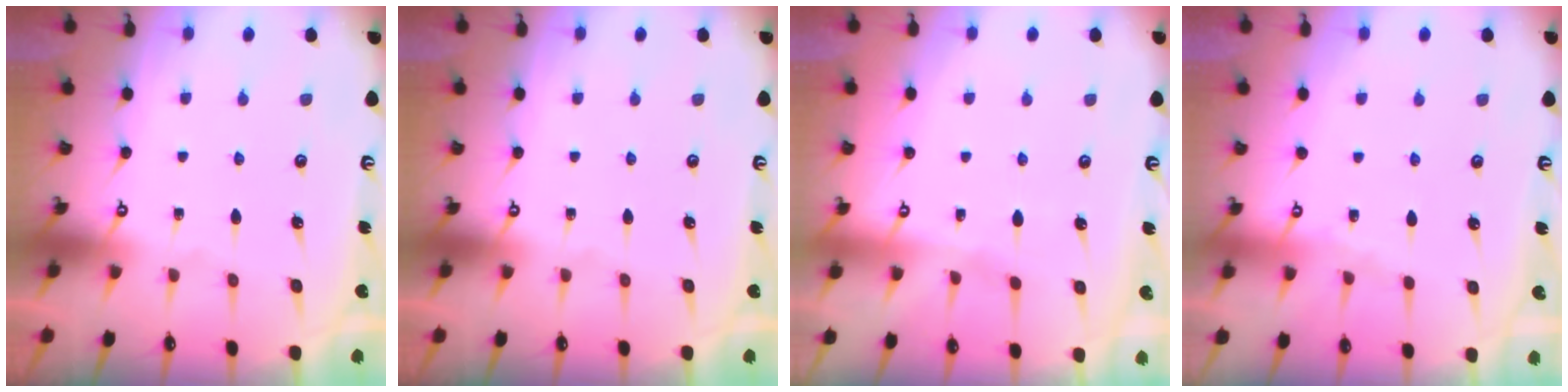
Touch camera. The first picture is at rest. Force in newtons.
{"total": 0.0}
{"total": 3.4, "press": 3.4, "slide": 0.4}
{"total": 2.2, "press": 2.2, "slide": 0.3}